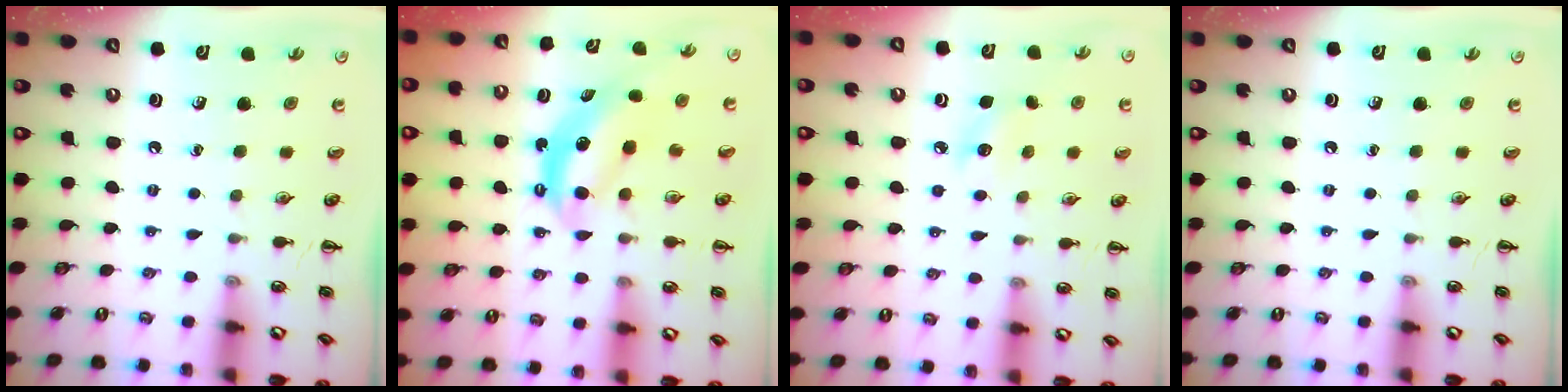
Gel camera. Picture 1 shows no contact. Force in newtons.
{"total": 6.2, "press": 6.2, "slide": 0.4}
{"total": 5.8, "press": 5.6, "slide": 1.5}
{"total": 0.0}